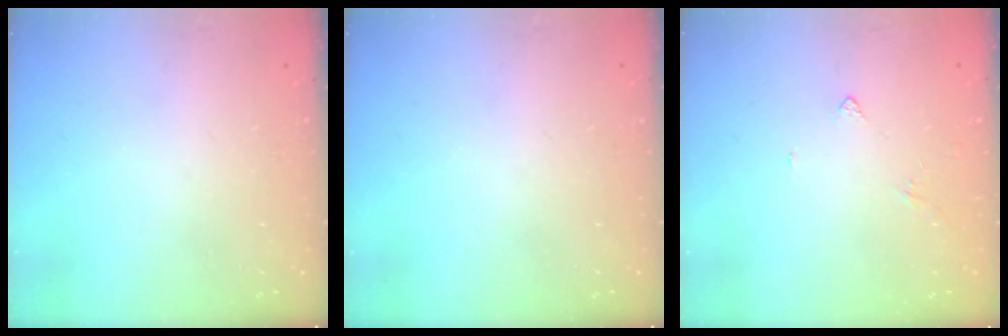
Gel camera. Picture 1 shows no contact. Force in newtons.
{"total": 0.0}
{"total": 2.6, "press": 2.6, "slide": 0.6}